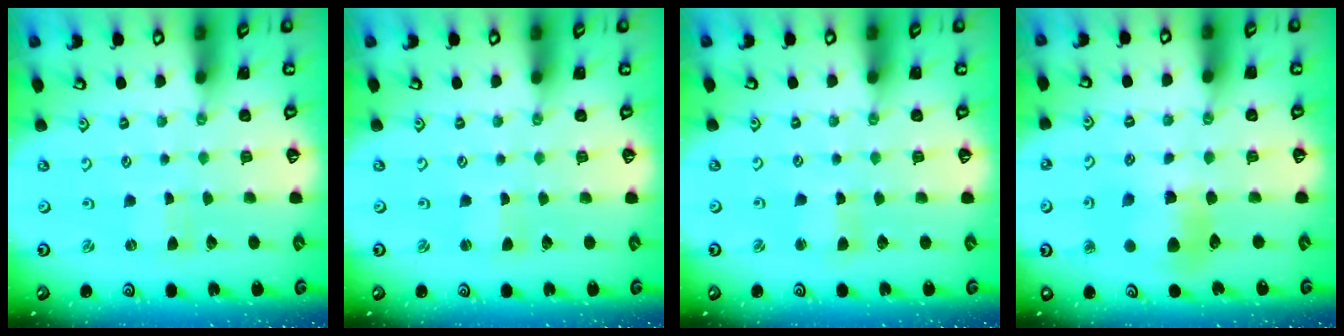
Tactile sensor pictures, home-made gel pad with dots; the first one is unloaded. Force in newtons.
{"total": 0.7, "press": 0.7, "slide": 0.1}
{"total": 2.1, "press": 2.1, "slide": 0.3}
{"total": 8.3, "press": 8.2, "slide": 1.2}